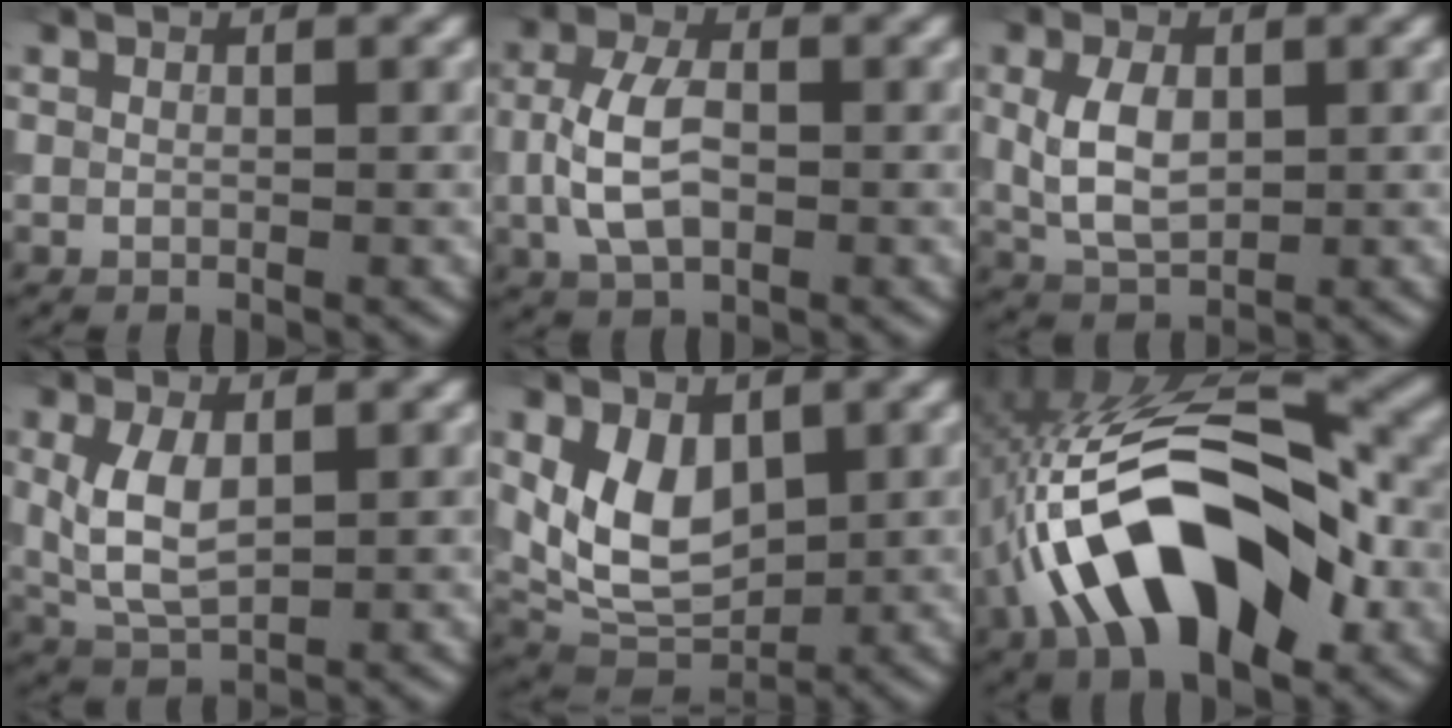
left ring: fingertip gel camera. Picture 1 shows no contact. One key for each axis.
{"total": 5.2, "fx": -0.4, "fy": 3.0, "fz": 4.2, "tx": -0.090, "ty": 0.002, "tz": -0.011}
{"total": 4.6, "fx": 0.4, "fy": 2.8, "fz": 3.6, "tx": -0.081, "ty": 0.003, "tz": 0.014}
{"total": 4.4, "fx": 0.8, "fy": 2.4, "fz": 3.7, "tx": -0.084, "ty": 0.002, "tz": 0.019}
{"total": 6.7, "fx": 1.4, "fy": 4.4, "fz": 4.8, "tx": -0.095, "ty": -0.012, "tz": 0.029}
{"total": 13.9, "fx": -3.7, "fy": 6.6, "fz": 11.7, "tx": -0.196, "ty": 0.029, "tz": -0.077}